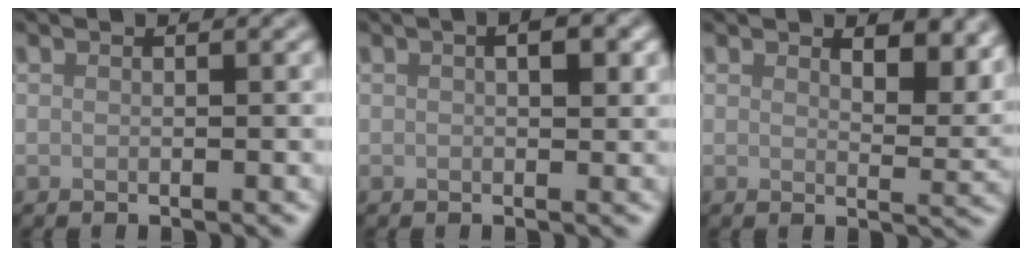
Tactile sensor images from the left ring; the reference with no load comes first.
{"total": 2.2, "force": [0.7, 0.9, 1.9], "torque": [-0.022, 0.003, 0.010]}
{"total": 4.1, "force": [2.4, 1.8, 2.8], "torque": [-0.040, -0.008, 0.034]}